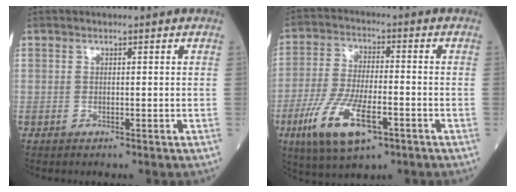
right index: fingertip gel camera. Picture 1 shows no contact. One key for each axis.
{"total": 12.0, "fx": -5.4, "fy": 3.8, "fz": 10.1, "tx": -0.208, "ty": -0.016, "tz": -0.093}